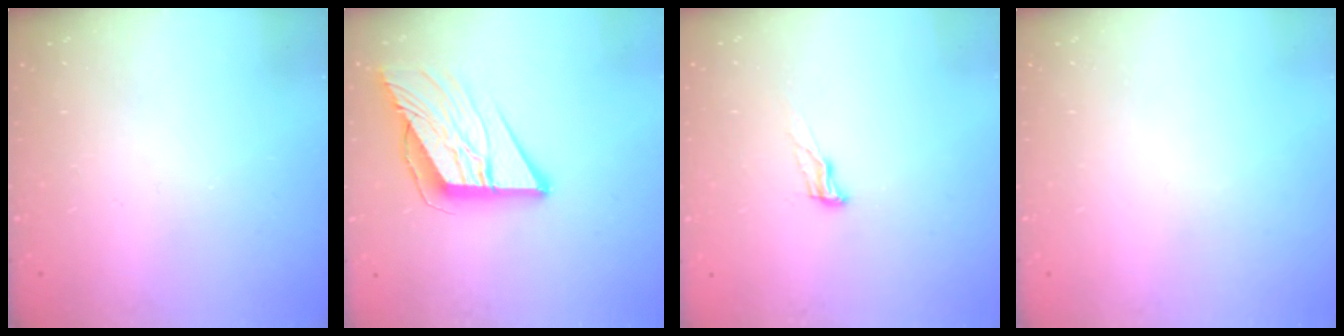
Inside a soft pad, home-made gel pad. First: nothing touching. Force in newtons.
{"total": 11.3, "press": 11.2, "slide": 1.5}
{"total": 8.0, "press": 7.7, "slide": 2.0}
{"total": 0.0}